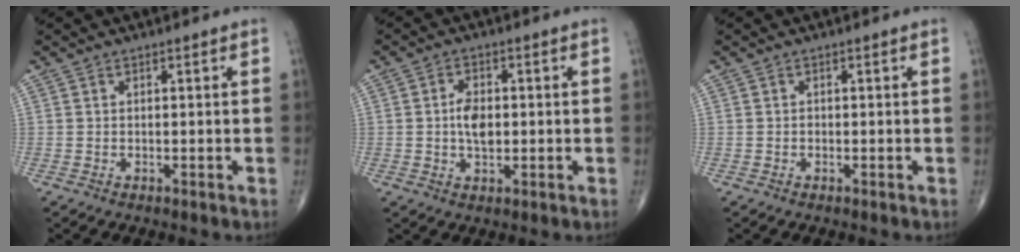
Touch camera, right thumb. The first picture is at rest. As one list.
[{"total": 4.9, "force": [0.0, 2.9, 4.0], "torque": [-0.062, 0.000, -0.004]}, {"total": 0.0}]